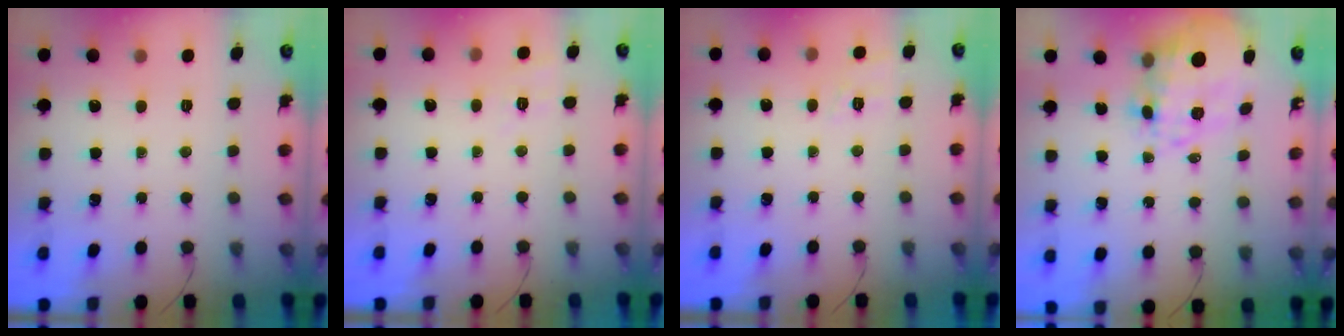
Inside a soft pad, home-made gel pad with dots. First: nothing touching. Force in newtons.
{"total": 5.8, "press": 5.5, "slide": 1.9}
{"total": 7.9, "press": 7.7, "slide": 1.6}
{"total": 8.7, "press": 8.2, "slide": 3.0}